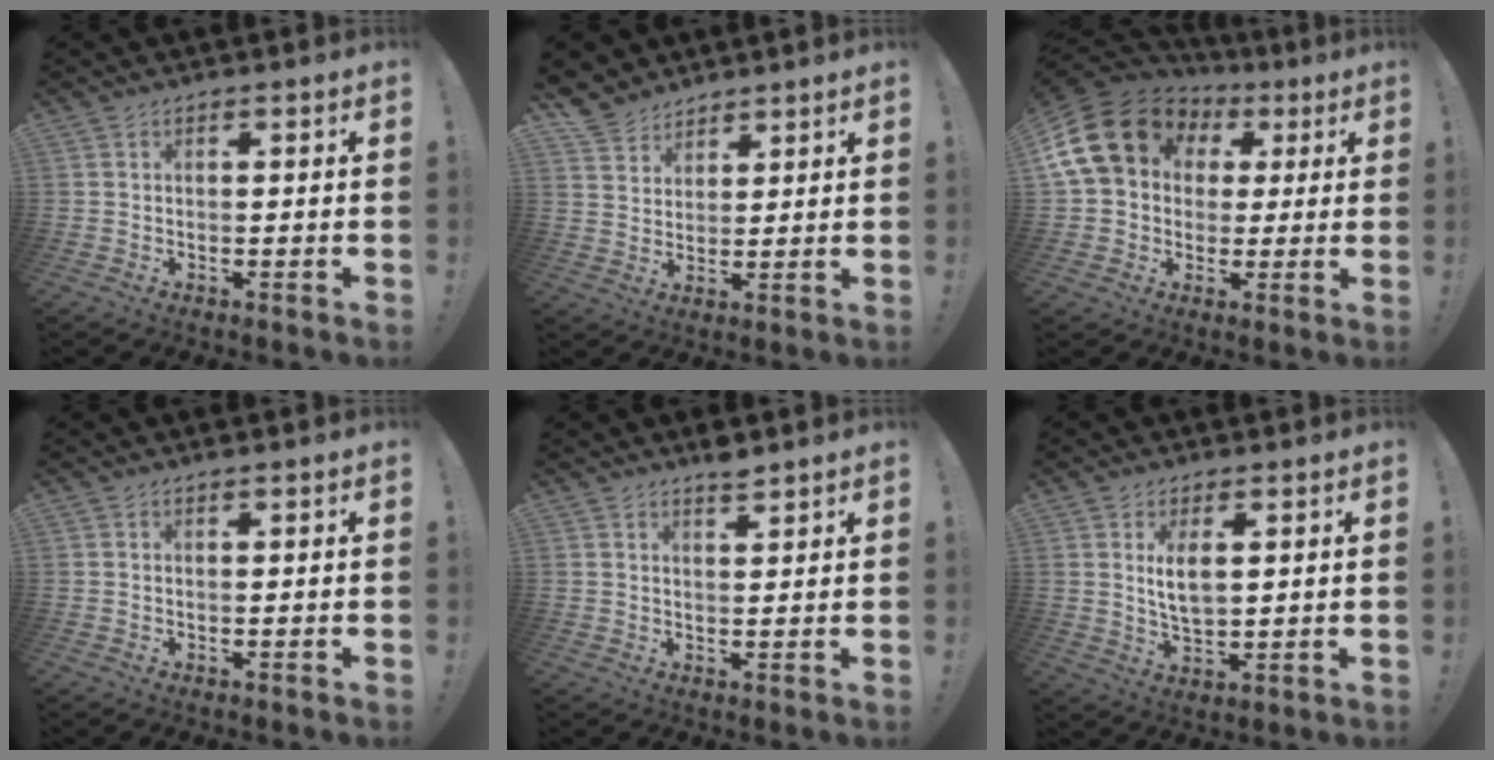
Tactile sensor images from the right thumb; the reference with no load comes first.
{"total": 6.4, "force": [5.1, 3.8, 0.4], "torque": [-0.016, -0.039, 0.102]}
{"total": 20.0, "force": [6.0, 15.3, 11.4], "torque": [-0.212, -0.019, 0.127]}
{"total": 0.6, "force": [0.6, -0.1, 0.1], "torque": [0.003, -0.001, 0.010]}
{"total": 3.3, "force": [3.0, 0.6, 1.3], "torque": [-0.010, -0.022, 0.049]}
{"total": 6.2, "force": [1.9, 2.8, 5.2], "torque": [-0.097, -0.012, 0.026]}